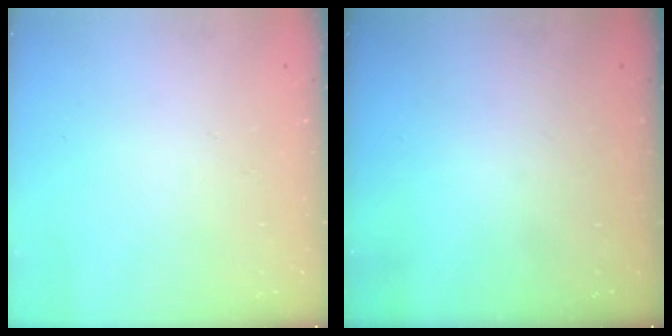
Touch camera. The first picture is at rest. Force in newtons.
{"total": 0.0}